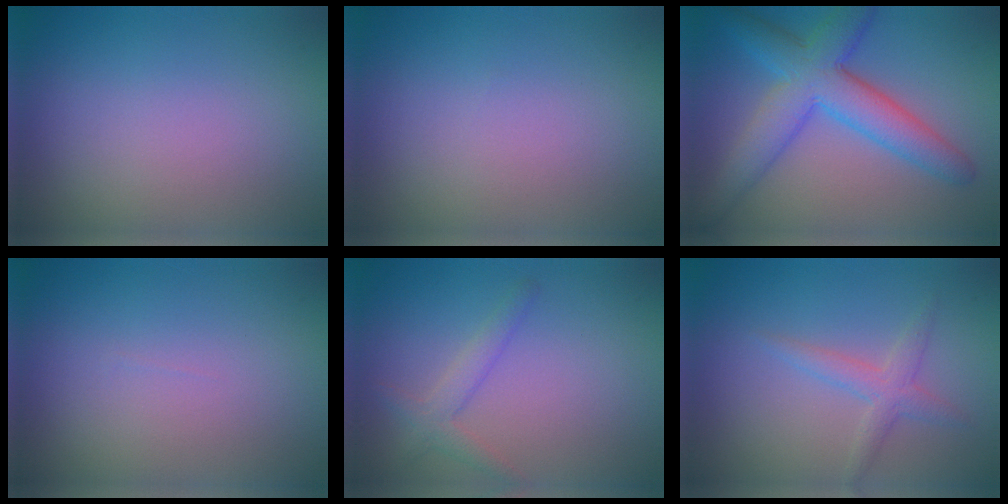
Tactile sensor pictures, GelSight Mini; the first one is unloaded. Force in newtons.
{"total": 0.0}
{"total": 7.0, "press": 7.0, "slide": 0.1}
{"total": 0.0}
{"total": 2.0, "press": 2.0, "slide": 0.1}
{"total": 2.1, "press": 2.1, "slide": 0.1}